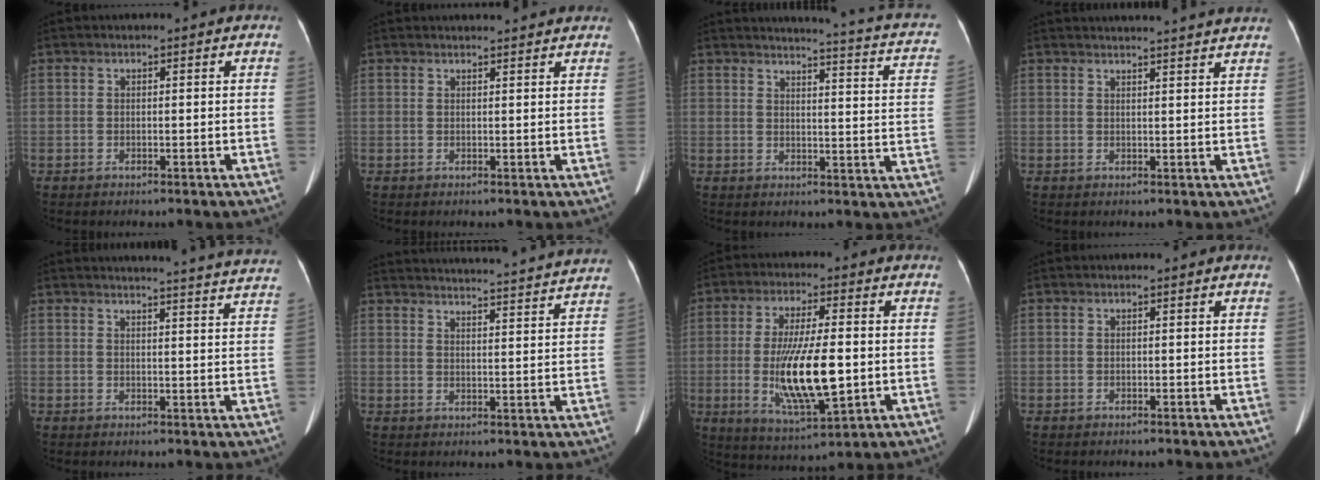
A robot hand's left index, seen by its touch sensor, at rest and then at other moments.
{"total": 5.7, "force": [5.5, 0.4, 1.4], "torque": [-0.020, 0.020, 0.055]}
{"total": 15.1, "force": [12.7, 1.4, 7.9], "torque": [-0.101, -0.052, 0.117]}
{"total": 12.5, "force": [11.9, -0.4, 3.6], "torque": [-0.051, -0.004, 0.132]}
{"total": 19.9, "force": [19.4, -0.1, 4.7], "torque": [-0.061, -0.066, 0.210]}
{"total": 27.0, "force": [26.0, 0.9, 7.3], "torque": [-0.111, -0.032, 0.320]}
{"total": 13.5, "force": [-1.6, 3.1, 13.0], "torque": [-0.247, -0.015, -0.020]}
{"total": 0.0}